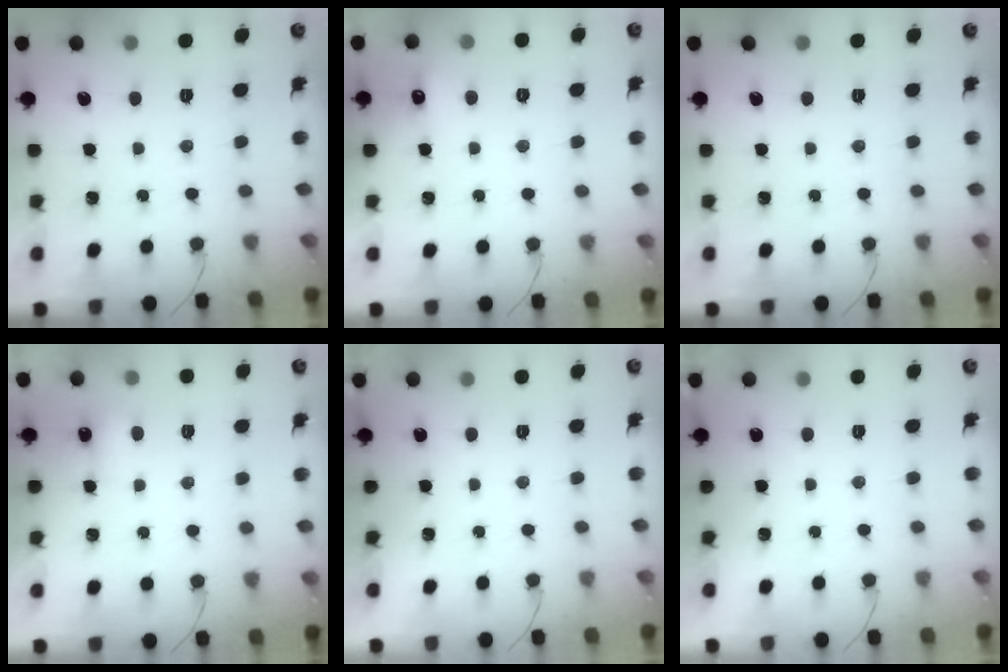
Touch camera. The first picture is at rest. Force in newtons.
{"total": 4.1, "press": 3.8, "slide": 1.3}
{"total": 0.0}
{"total": 3.0, "press": 2.9, "slide": 0.8}
{"total": 1.8, "press": 0.1, "slide": 1.8}
{"total": 1.8, "press": 0.1, "slide": 1.8}